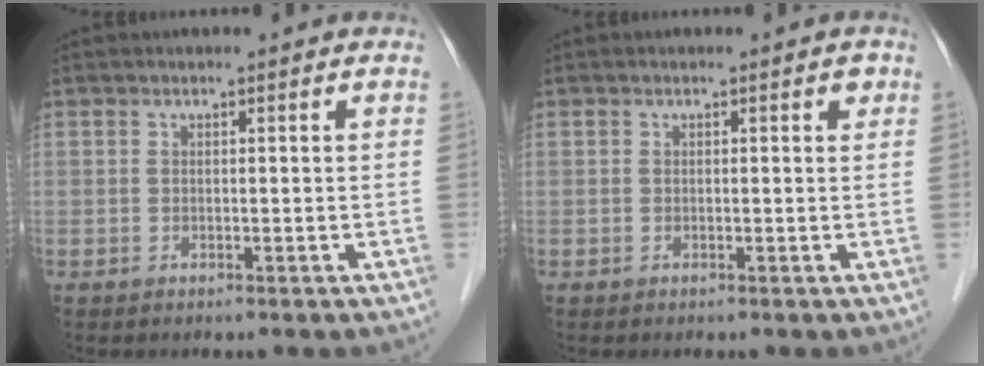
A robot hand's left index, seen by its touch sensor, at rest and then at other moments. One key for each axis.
{"total": 0.7, "fx": 0.2, "fy": 0.4, "fz": 0.5, "tx": -0.002, "ty": -0.004, "tz": -0.001}